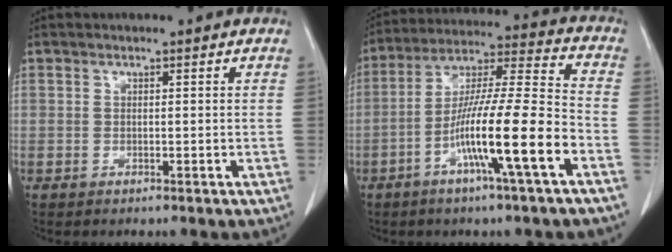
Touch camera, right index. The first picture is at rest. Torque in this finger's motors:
{"motor_torque": [1.86, -0.28, 1.05, 0.21]}